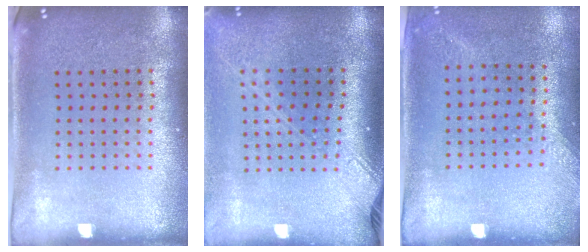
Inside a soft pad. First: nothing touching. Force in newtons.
{"total": 2.1, "press": 1.6, "slide": 1.4}
{"total": 1.3, "press": 1.1, "slide": 0.8}